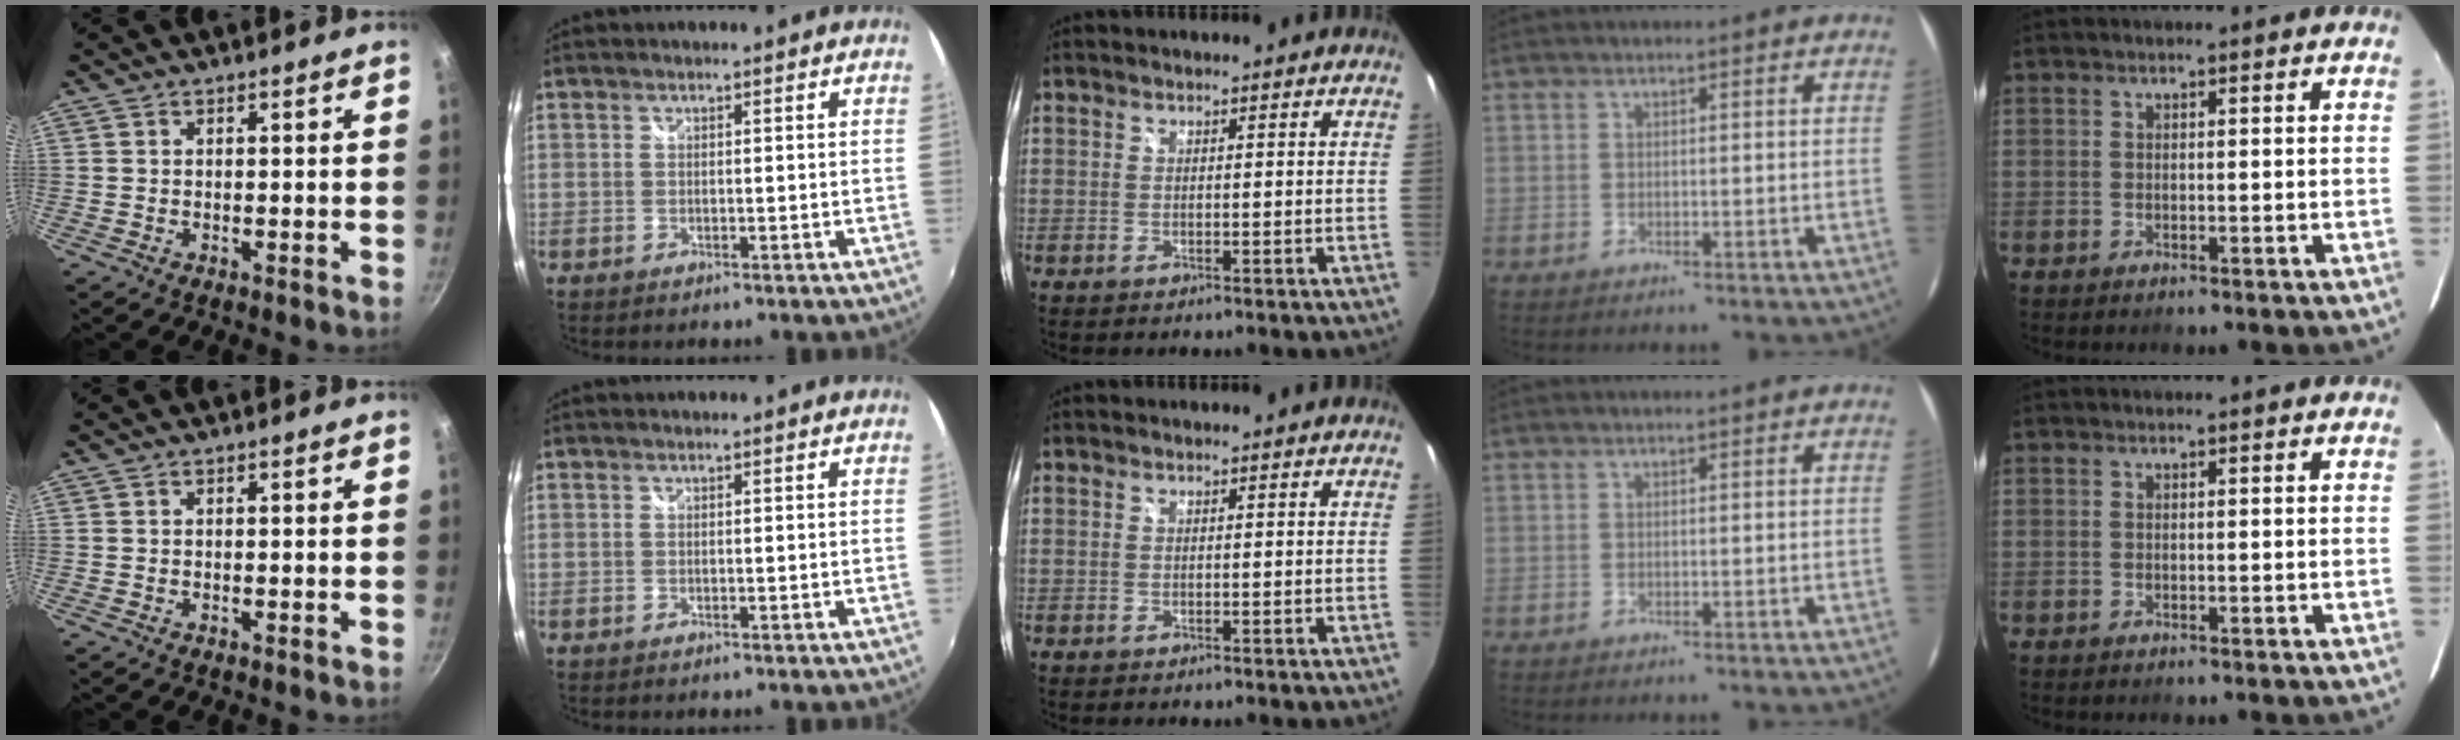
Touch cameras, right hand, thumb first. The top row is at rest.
{}